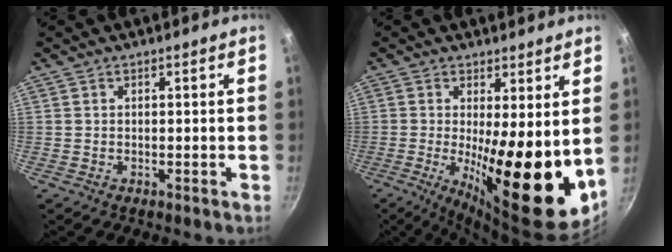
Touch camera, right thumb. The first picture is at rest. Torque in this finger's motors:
{"motor_torque": [0.80, 3.93, 1.78, 0.35, 0.35]}